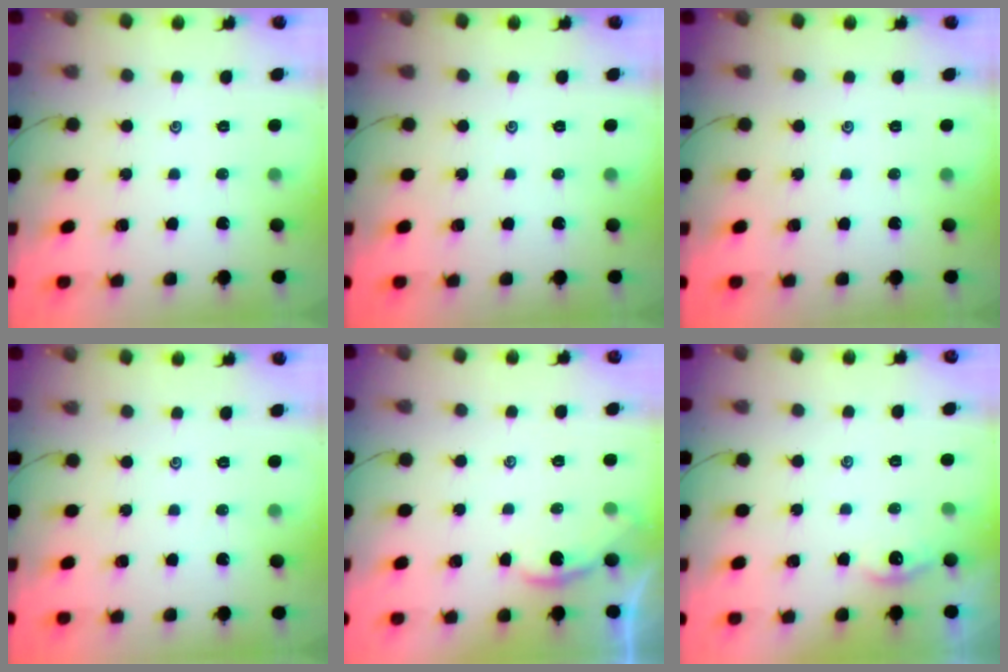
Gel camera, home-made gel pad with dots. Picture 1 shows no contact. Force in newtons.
{"total": 0.0}
{"total": 0.0}
{"total": 0.0}
{"total": 0.9, "press": 0.9, "slide": 0.1}
{"total": 2.7, "press": 2.7, "slide": 0.3}